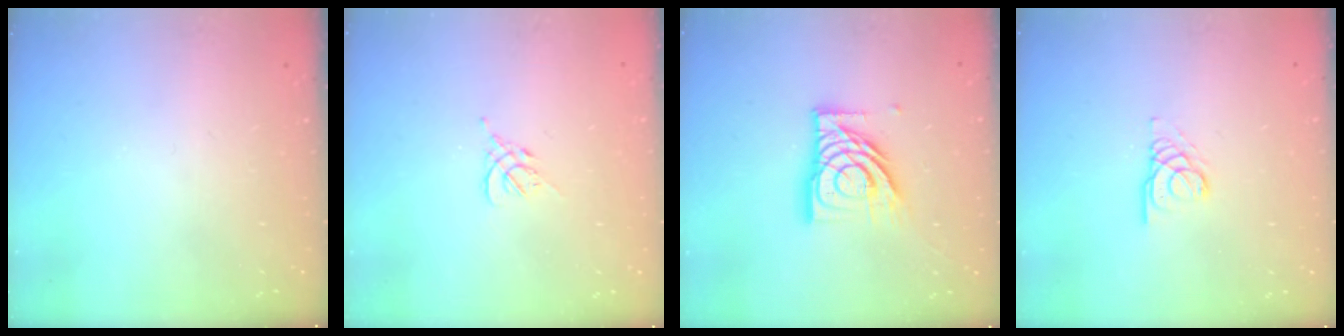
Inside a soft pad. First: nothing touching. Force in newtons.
{"total": 1.2, "press": 1.1, "slide": 0.5}
{"total": 15.1, "press": 14.9, "slide": 1.9}
{"total": 3.4, "press": 3.4, "slide": 0.3}